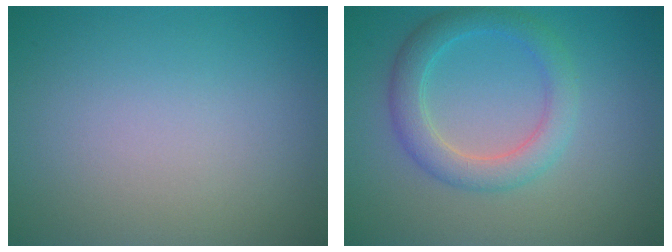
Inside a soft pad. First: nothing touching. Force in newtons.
{"total": 3.6, "press": 3.6, "slide": 0.1}